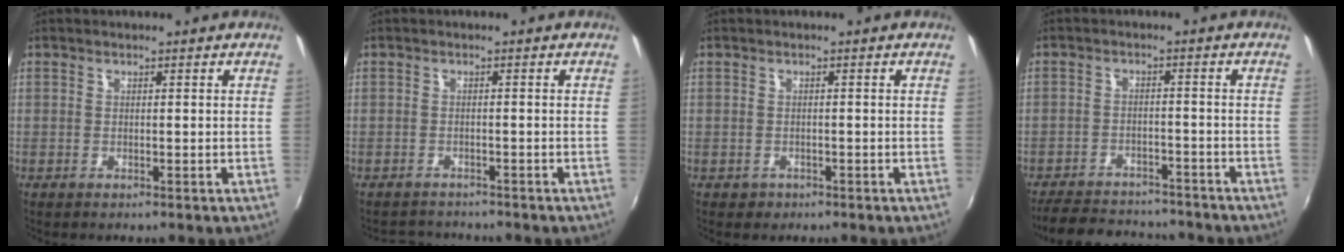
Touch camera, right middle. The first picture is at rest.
{"total": 3.5, "force": [-3.3, 1.0, 0.1], "torque": [-0.015, 0.001, -0.057]}
{"total": 1.6, "force": [-0.8, 1.3, 0.4], "torque": [-0.009, -0.002, -0.008]}
{"total": 13.3, "force": [-11.7, 4.7, 4.4], "torque": [-0.111, 0.012, -0.166]}